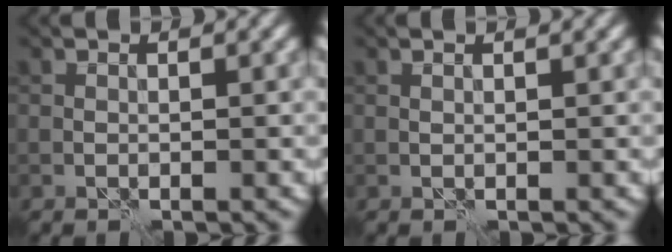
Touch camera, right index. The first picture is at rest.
{"total": 0.9, "force": [0.7, 0.1, 0.5], "torque": [-0.011, -0.003, 0.005]}